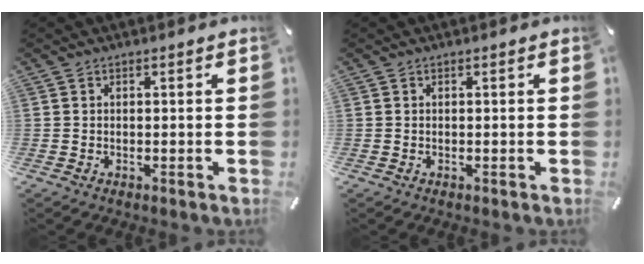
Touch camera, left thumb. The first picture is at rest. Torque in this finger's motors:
{"motor_torque": [0.00, 0.00, -0.03, 0.07, -0.02]}